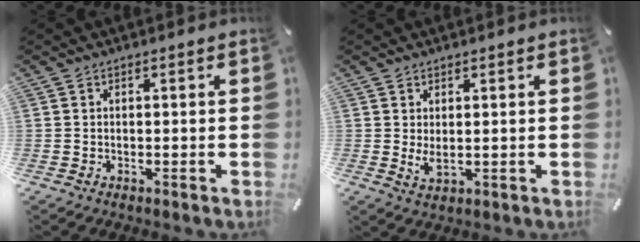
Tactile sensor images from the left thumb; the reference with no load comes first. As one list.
[{"total": 3.2, "force": [0.3, 1.5, 2.8], "torque": [-0.059, -0.007, 0.001]}]